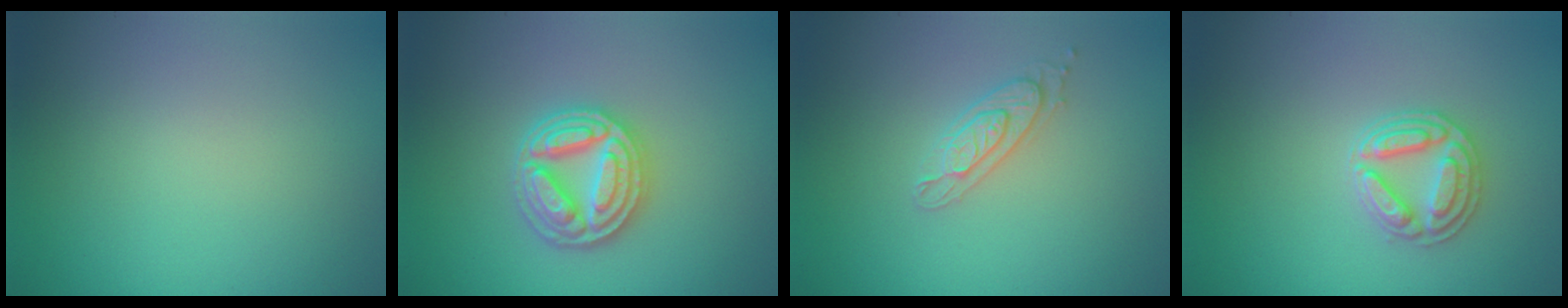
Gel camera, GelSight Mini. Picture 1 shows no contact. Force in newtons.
{"total": 4.7, "press": 4.7, "slide": 0.8}
{"total": 2.1, "press": 2.0, "slide": 0.4}
{"total": 2.9, "press": 2.9, "slide": 0.2}